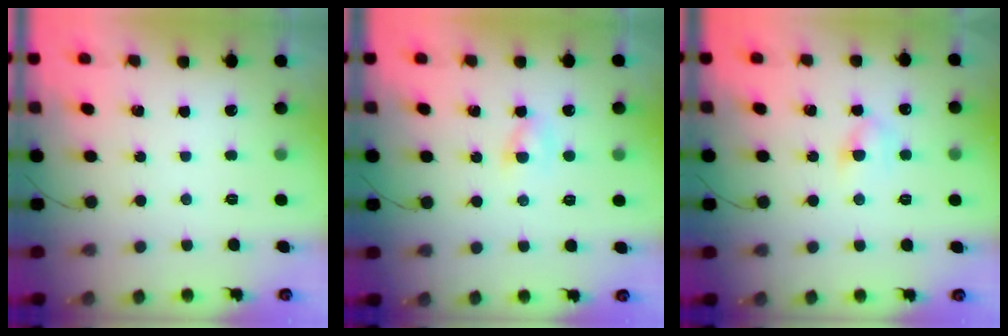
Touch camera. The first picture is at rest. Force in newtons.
{"total": 2.0, "press": 1.8, "slide": 0.8}
{"total": 5.2, "press": 5.0, "slide": 1.6}